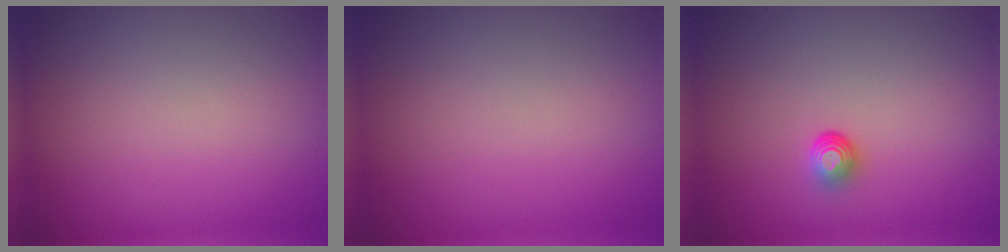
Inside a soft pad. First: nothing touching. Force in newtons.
{"total": 0.0}
{"total": 1.5, "press": 1.0, "slide": 1.1}